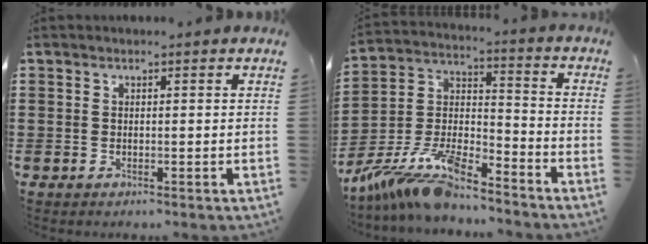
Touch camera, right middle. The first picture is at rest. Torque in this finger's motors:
{"motor_torque": [2.14, 0.00, 0.56, 0.13]}